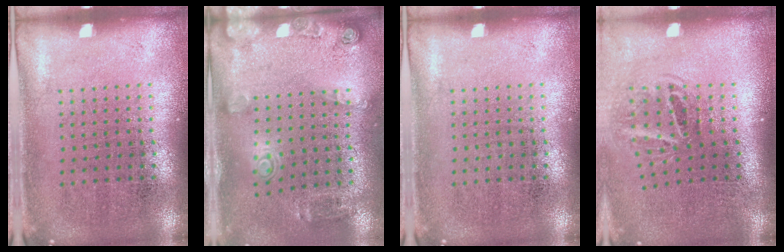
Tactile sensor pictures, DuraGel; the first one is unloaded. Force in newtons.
{"total": 2.0, "press": 1.2, "slide": 1.5}
{"total": 0.0}
{"total": 1.8, "press": 1.2, "slide": 1.4}